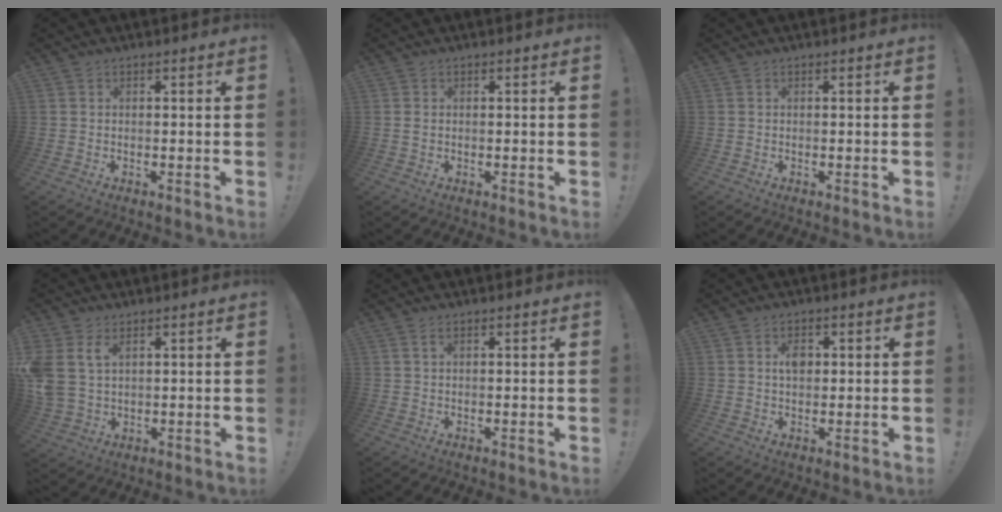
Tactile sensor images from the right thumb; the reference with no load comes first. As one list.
[{"total": 0.7, "force": [0.3, 0.4, 0.5], "torque": [-0.018, 0.005, 0.007]}, {"total": 0.0}, {"total": 7.0, "force": [3.1, 4.4, 4.5], "torque": [-0.093, -0.012, 0.062]}, {"total": 1.5, "force": [0.6, 0.5, 1.3], "torque": [-0.023, 0.001, 0.010]}, {"total": 3.0, "force": [0.6, 2.1, 2.1], "torque": [-0.023, -0.001, 0.004]}]